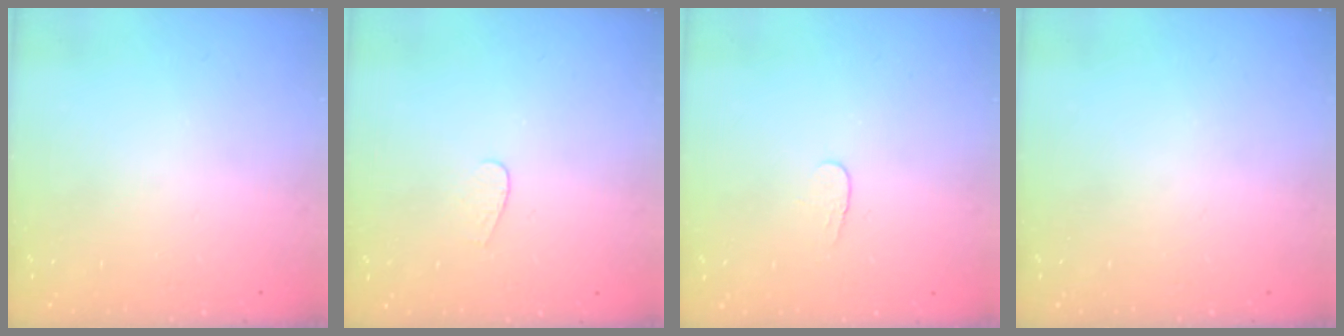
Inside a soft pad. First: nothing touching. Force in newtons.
{"total": 3.5, "press": 3.5, "slide": 0.3}
{"total": 3.5, "press": 3.4, "slide": 0.4}
{"total": 0.0}